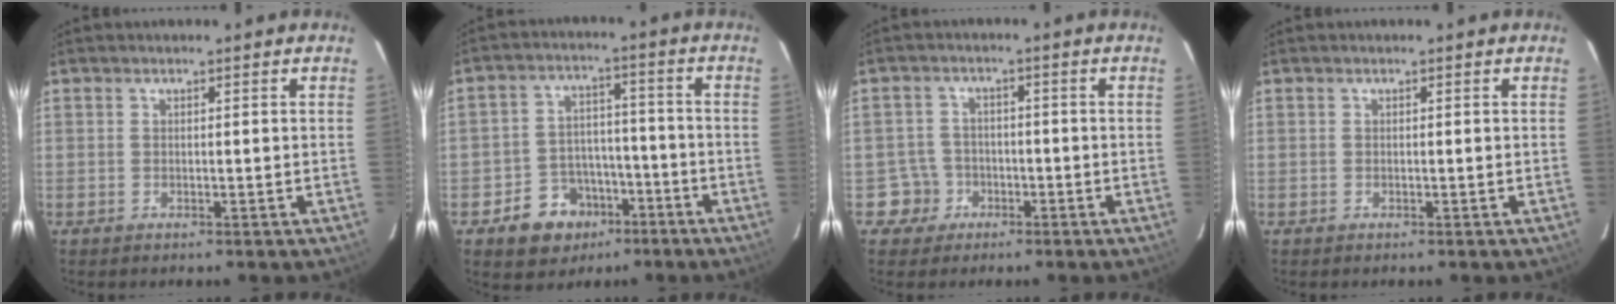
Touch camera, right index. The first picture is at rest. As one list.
[{"total": 9.8, "force": [-5.5, 7.7, 2.6], "torque": [-0.064, 0.032, -0.068]}, {"total": 4.7, "force": [-1.9, 4.2, -0.3], "torque": [0.004, 0.022, -0.034]}, {"total": 0.0}]